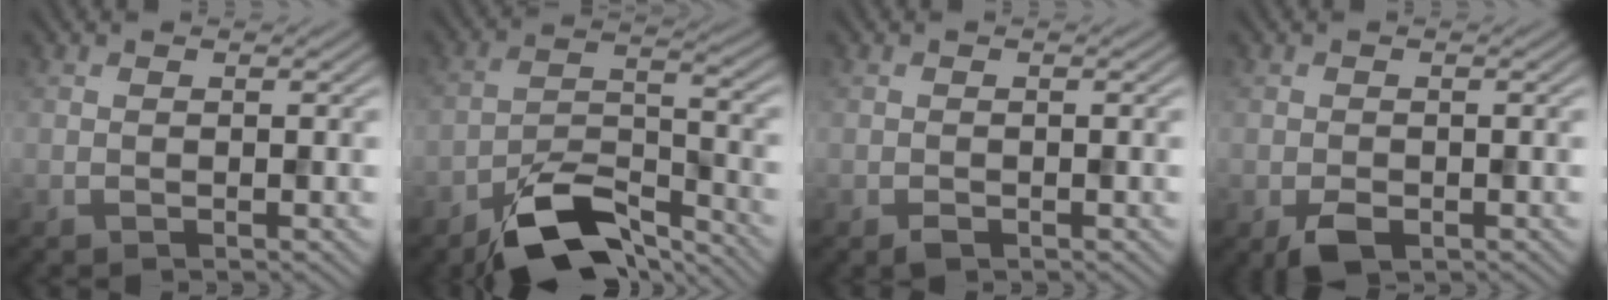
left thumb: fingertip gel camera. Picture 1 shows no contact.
{"total": 10.4, "force": [-7.8, 3.7, 5.9], "torque": [-0.098, 0.002, -0.155]}
{"total": 0.6, "force": [-0.5, 0.3, 0.3], "torque": [-0.004, -0.001, -0.007]}
{"total": 2.5, "force": [-1.4, 1.5, 1.4], "torque": [-0.025, -0.006, -0.021]}